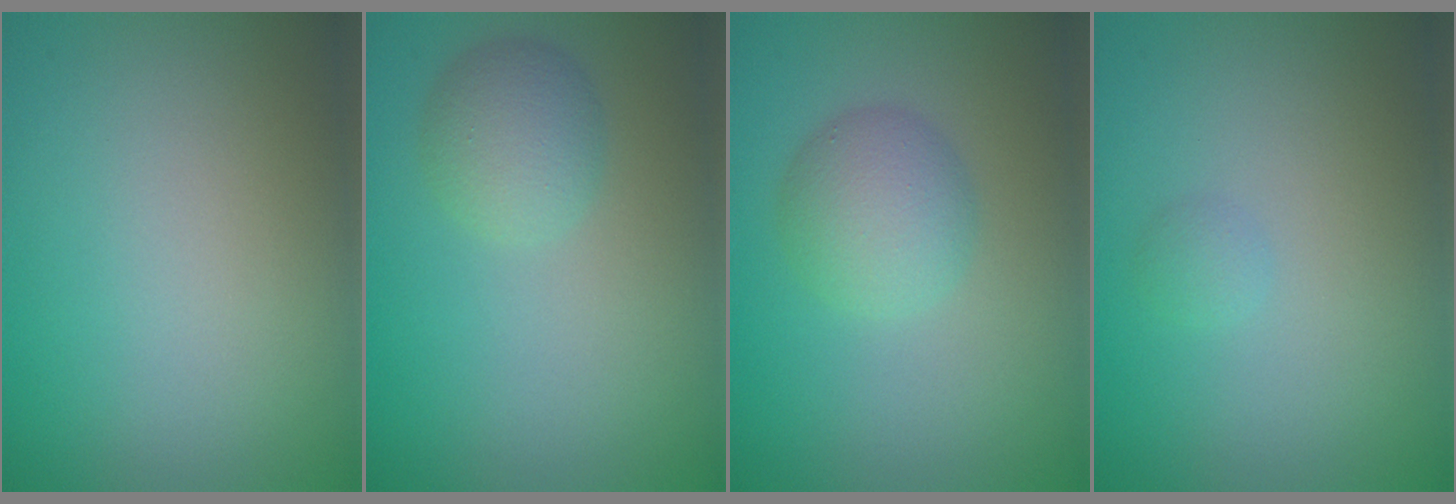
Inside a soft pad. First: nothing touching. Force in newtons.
{"total": 2.9, "press": 2.9, "slide": 0.1}
{"total": 3.6, "press": 3.6, "slide": 0.1}
{"total": 0.7, "press": 0.7, "slide": 0.1}